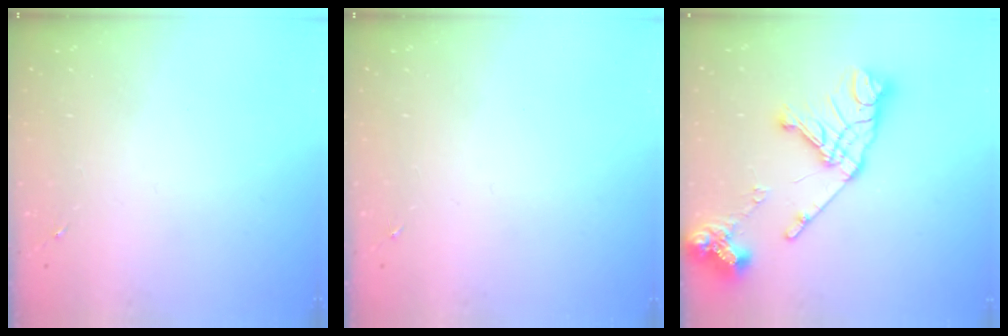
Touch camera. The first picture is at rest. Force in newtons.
{"total": 0.0}
{"total": 19.2, "press": 19.1, "slide": 2.3}